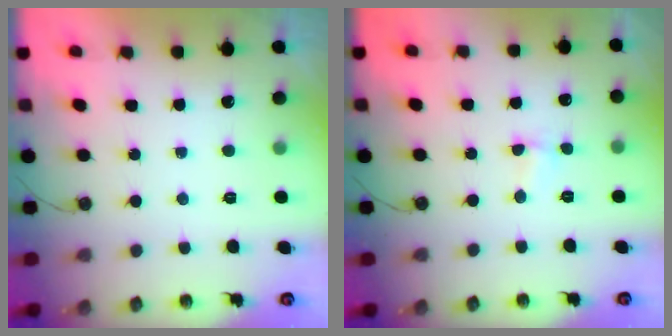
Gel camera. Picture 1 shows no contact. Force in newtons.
{"total": 2.8, "press": 1.1, "slide": 2.5}